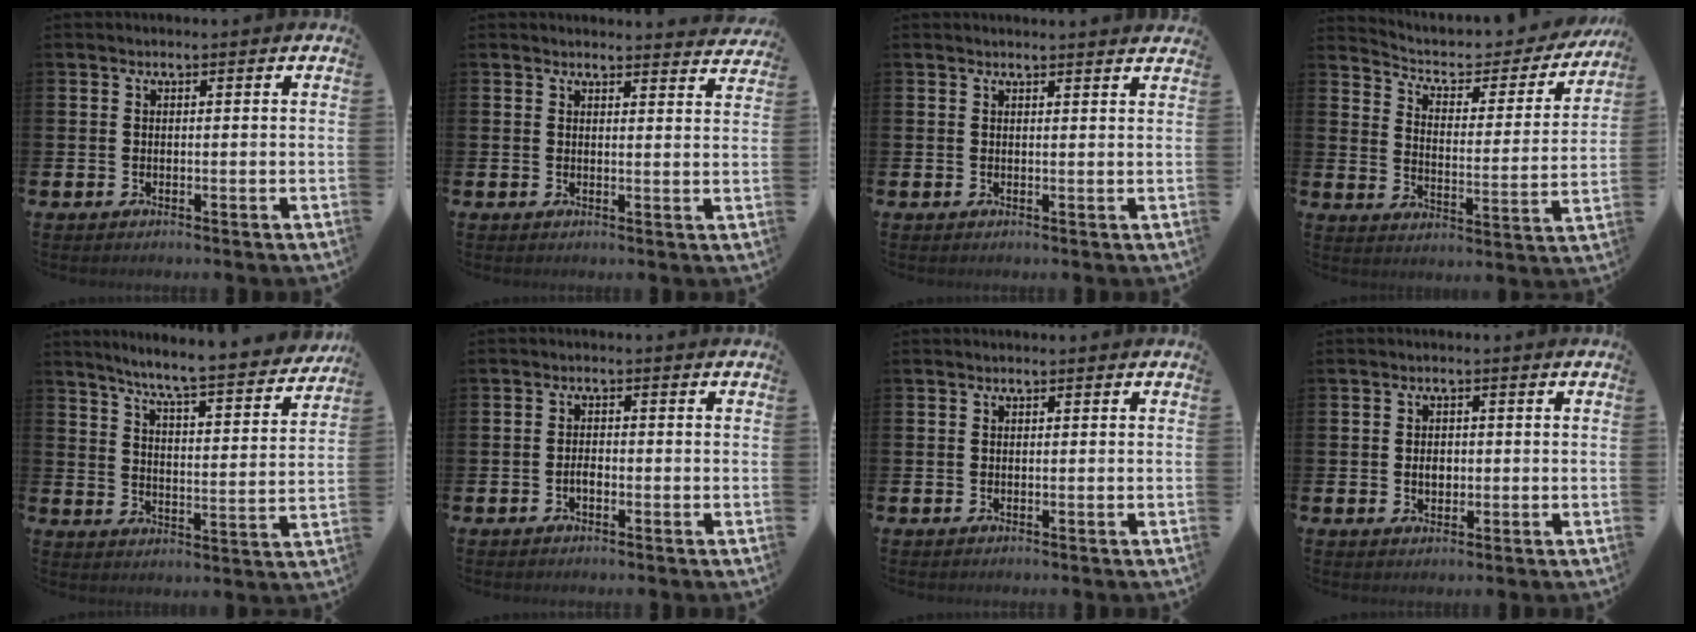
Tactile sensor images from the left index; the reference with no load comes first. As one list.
[{"total": 2.5, "force": [2.5, 0.2, -0.1], "torque": [0.007, -0.017, 0.043]}, {"total": 1.2, "force": [1.2, -0.1, 0.1], "torque": [0.009, -0.009, 0.020]}, {"total": 5.4, "force": [4.7, 2.2, 1.6], "torque": [-0.056, -0.037, 0.072]}, {"total": 7.0, "force": [6.4, -0.1, 2.7], "torque": [-0.072, -0.055, 0.104]}, {"total": 1.6, "force": [-0.7, 0.8, 1.2], "torque": [-0.019, 0.001, -0.014]}, {"total": 0.0}, {"total": 2.3, "force": [-0.1, 1.7, 1.5], "torque": [-0.010, -0.001, -0.009]}]